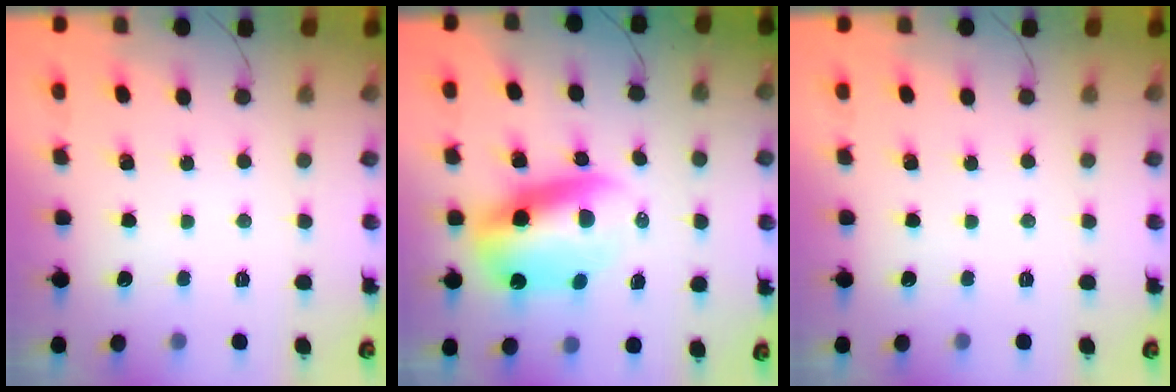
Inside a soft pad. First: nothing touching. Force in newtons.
{"total": 12.5, "press": 12.1, "slide": 3.5}
{"total": 0.0}